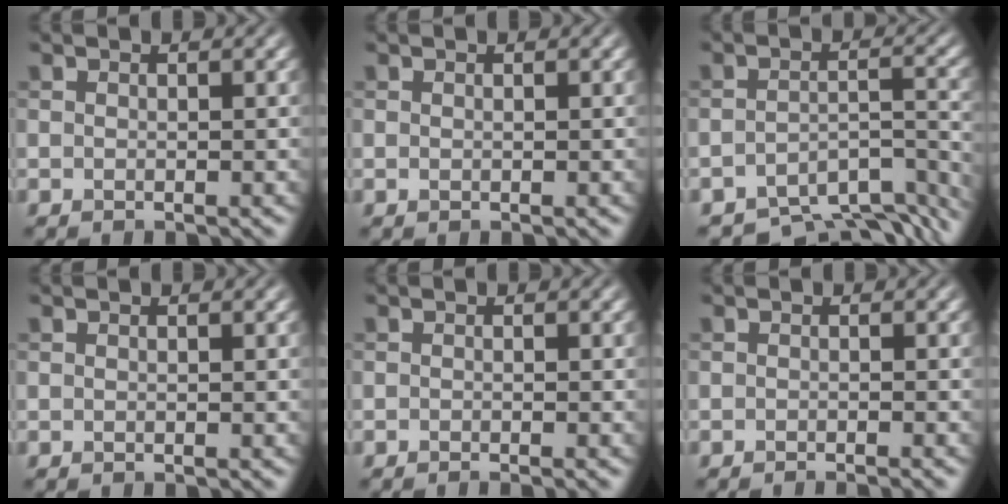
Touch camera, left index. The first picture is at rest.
{"total": 0.0}
{"total": 7.8, "force": [-6.8, 2.2, 3.1], "torque": [-0.040, -0.024, -0.097]}
{"total": 0.0}
{"total": 1.0, "force": [-0.7, 0.2, 0.6], "torque": [-0.001, -0.003, -0.015]}
{"total": 1.4, "force": [-1.1, 0.2, 0.8], "torque": [-0.001, 0.000, -0.020]}